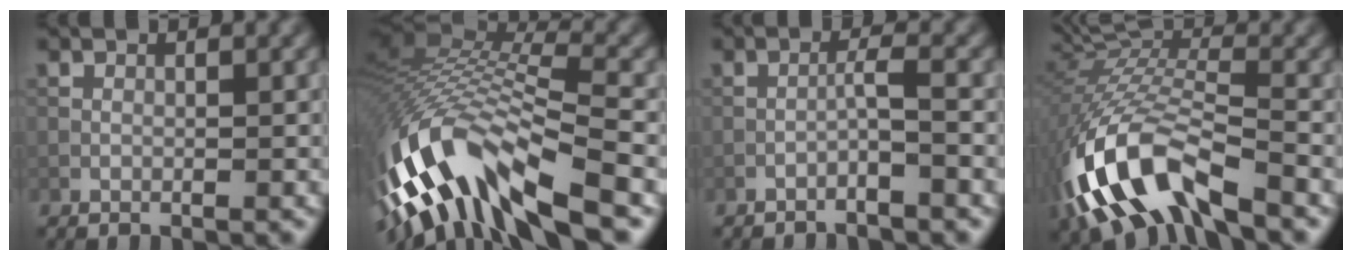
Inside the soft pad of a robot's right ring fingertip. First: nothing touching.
{"total": 14.6, "force": [-6.7, 4.7, 12.1], "torque": [-0.251, 0.014, -0.114]}
{"total": 1.7, "force": [-1.1, -0.2, 1.2], "torque": [-0.023, 0.012, -0.025]}
{"total": 11.6, "force": [-6.1, 4.4, 8.9], "torque": [-0.184, -0.007, -0.121]}